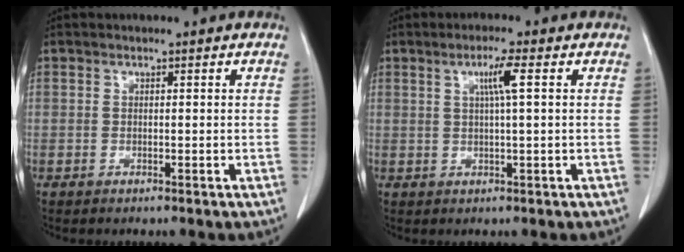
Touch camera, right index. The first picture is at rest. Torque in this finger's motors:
{"motor_torque": [0.45, 0.10, 0.19, 0.05]}